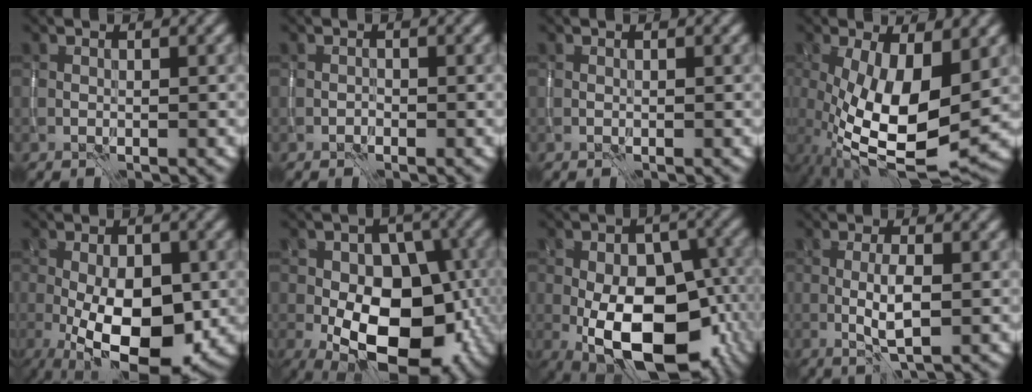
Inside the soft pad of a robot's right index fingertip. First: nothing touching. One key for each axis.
{"total": 0.7, "fx": -0.6, "fy": 0.4, "fz": 0.1, "tx": -0.001, "ty": -0.001, "tz": -0.010}
{"total": 0.0}
{"total": 11.8, "fx": -1.3, "fy": 4.8, "fz": 10.7, "tx": -0.197, "ty": -0.019, "tz": -0.018}
{"total": 11.7, "fx": -3.4, "fy": 5.6, "fz": 9.7, "tx": -0.151, "ty": -0.008, "tz": -0.053}
{"total": 15.1, "fx": -4.1, "fy": 9.7, "fz": 10.9, "tx": -0.132, "ty": -0.010, "tz": -0.052}
{"total": 14.7, "fx": -4.8, "fy": 8.5, "fz": 11.0, "tx": -0.165, "ty": -0.028, "tz": -0.063}
{"total": 3.0, "fx": -0.6, "fy": 0.8, "fz": 2.9, "tx": -0.059, "ty": -0.002, "tz": -0.010}